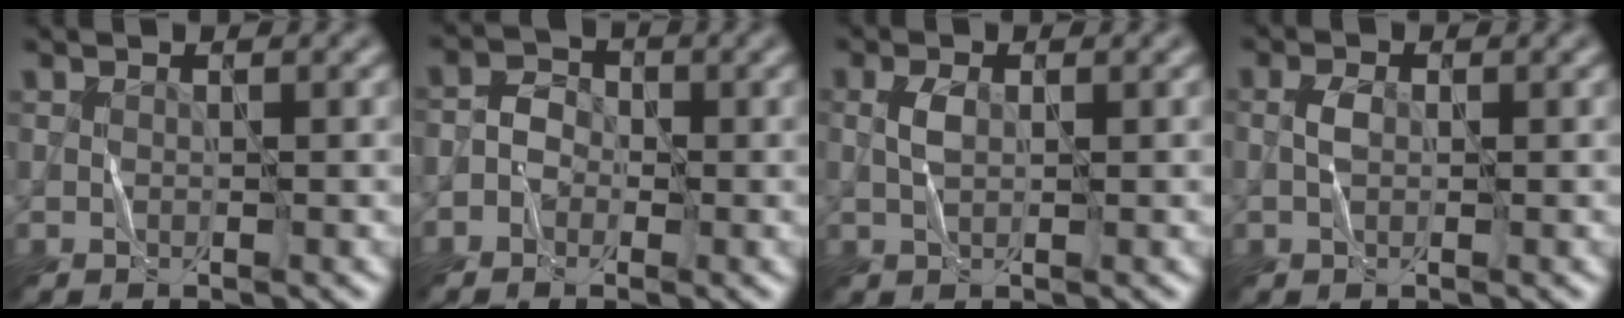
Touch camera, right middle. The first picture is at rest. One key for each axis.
{"total": 2.0, "fx": -1.0, "fy": 1.6, "fz": 0.8, "tx": -0.010, "ty": 0.009, "tz": -0.026}
{"total": 1.6, "fx": 0.3, "fy": 0.8, "fz": 1.3, "tx": -0.032, "ty": 0.003, "tz": 0.004}
{"total": 1.3, "fx": -0.1, "fy": 0.8, "fz": 1.1, "tx": -0.023, "ty": 0.004, "tz": -0.005}